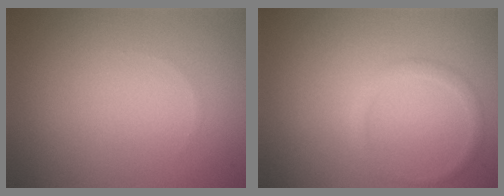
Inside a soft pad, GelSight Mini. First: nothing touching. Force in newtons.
{"total": 1.1, "press": 1.1, "slide": 0.1}